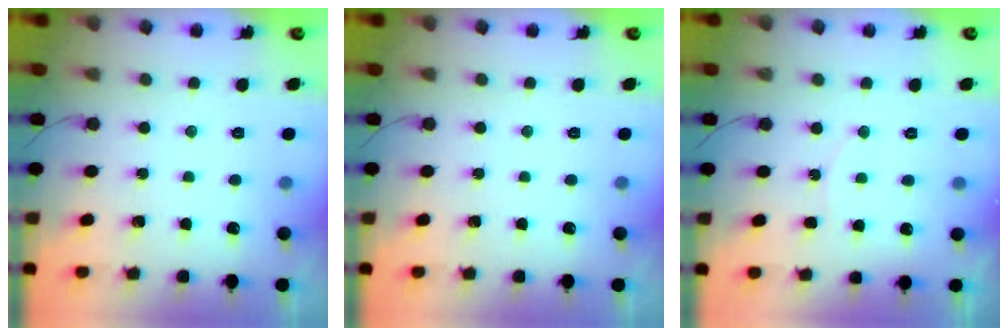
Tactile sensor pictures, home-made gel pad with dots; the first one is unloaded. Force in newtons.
{"total": 0.0}
{"total": 5.1, "press": 4.7, "slide": 2.2}